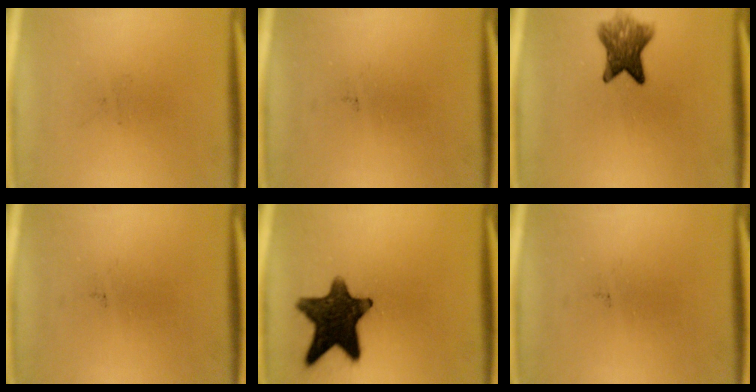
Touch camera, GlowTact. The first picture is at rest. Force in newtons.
{"total": 0.0}
{"total": 6.5}
{"total": 0.0}
{"total": 13.8}
{"total": 0.0}